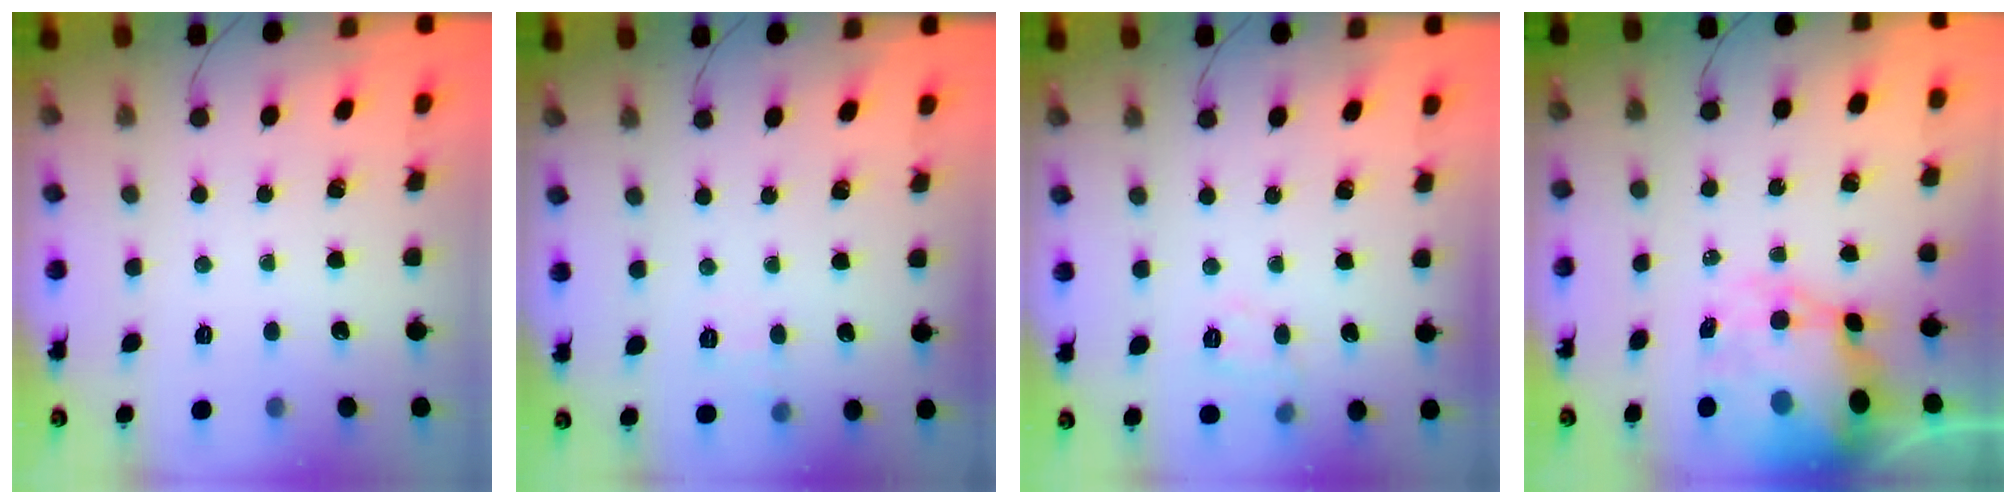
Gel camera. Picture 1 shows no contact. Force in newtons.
{"total": 5.6, "press": 5.4, "slide": 1.4}
{"total": 7.9, "press": 7.7, "slide": 1.4}
{"total": 12.0, "press": 11.6, "slide": 3.0}